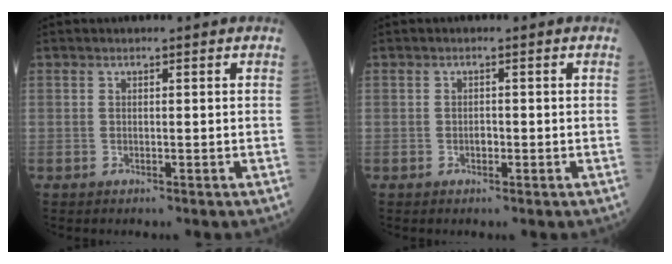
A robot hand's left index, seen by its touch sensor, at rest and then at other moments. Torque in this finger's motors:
{"motor_torque": [0.03, 0.08, 0.02, -0.01]}